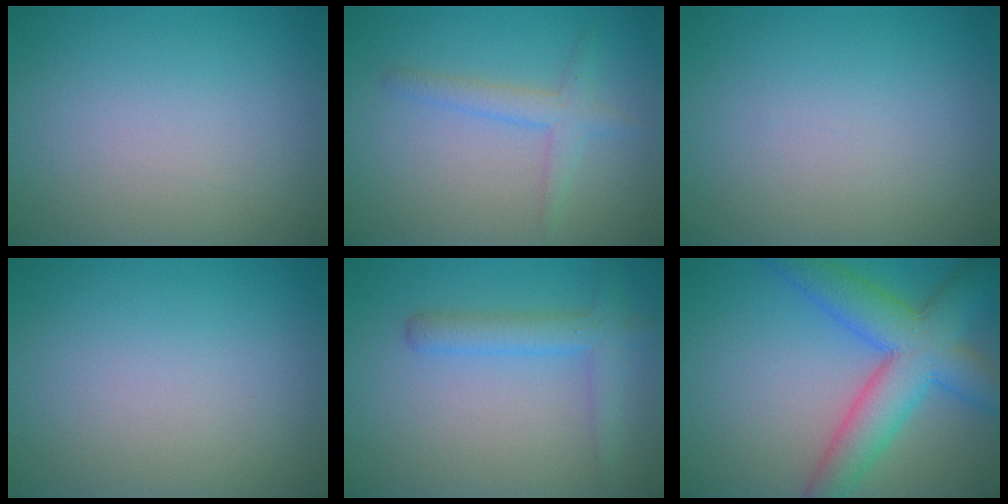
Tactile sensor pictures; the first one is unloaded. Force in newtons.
{"total": 2.3, "press": 2.3, "slide": 0.1}
{"total": 0.0}
{"total": 0.0}
{"total": 3.0, "press": 3.0, "slide": 0.2}
{"total": 8.0, "press": 8.0, "slide": 0.4}